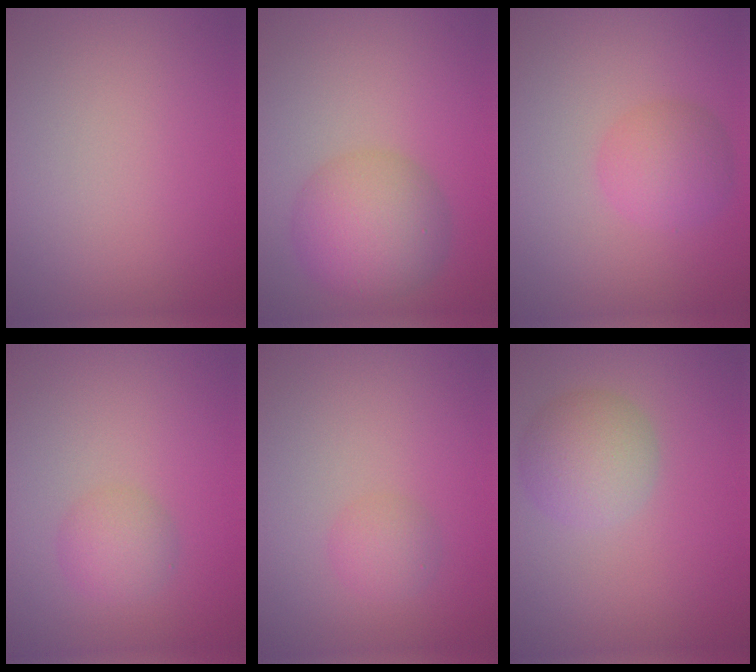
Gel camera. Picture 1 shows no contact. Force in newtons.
{"total": 6.0, "press": 6.0, "slide": 0.1}
{"total": 3.4, "press": 3.4, "slide": 0.1}
{"total": 2.3, "press": 2.3, "slide": 0.0}
{"total": 1.7, "press": 1.7, "slide": 0.1}
{"total": 3.9, "press": 3.8, "slide": 0.2}